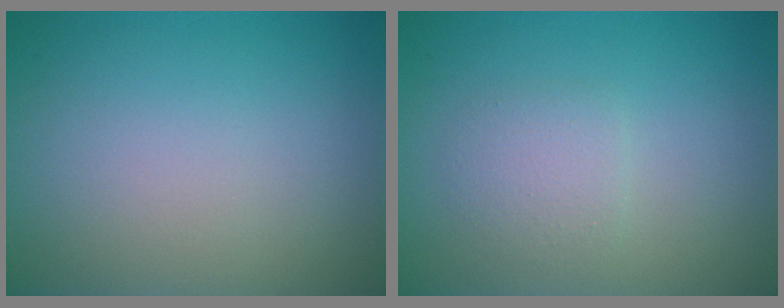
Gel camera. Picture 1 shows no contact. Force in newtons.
{"total": 1.9, "press": 1.9, "slide": 0.0}